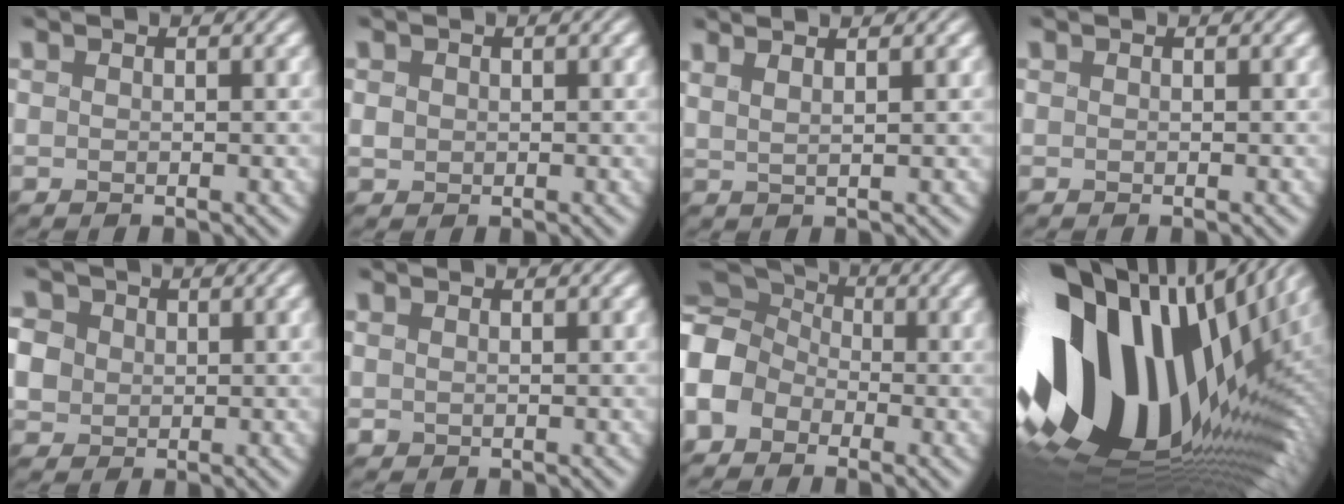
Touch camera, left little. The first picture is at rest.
{"total": 0.9, "force": [0.1, 0.9, 0.3], "torque": [-0.004, -0.002, 0.002]}
{"total": 3.7, "force": [2.3, 1.3, 2.6], "torque": [-0.015, 0.024, 0.002]}
{"total": 0.0}
{"total": 8.0, "force": [2.3, 6.7, 3.8], "torque": [-0.093, 0.022, 0.029]}
{"total": 0.5, "force": [0.2, 0.5, 0.1], "torque": [-0.001, -0.002, 0.004]}
{"total": 10.4, "force": [-2.0, 8.8, 5.2], "torque": [-0.129, 0.012, -0.086]}
{"total": 20.1, "force": [0.2, 12.3, 15.9], "torque": [-0.316, -0.047, 0.015]}